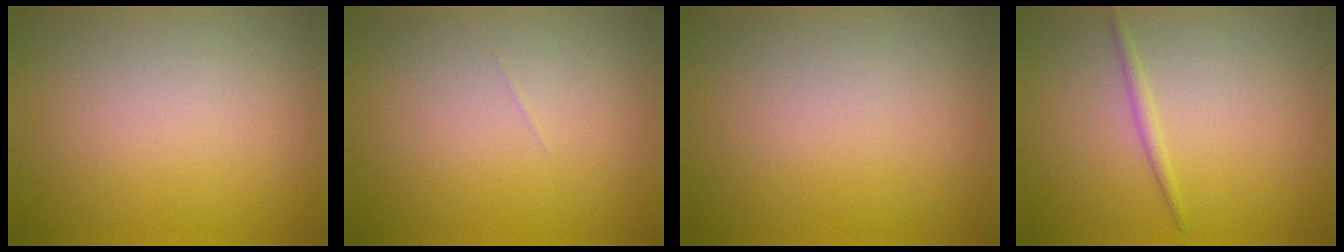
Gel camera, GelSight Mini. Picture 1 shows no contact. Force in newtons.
{"total": 0.0}
{"total": 0.0}
{"total": 1.0, "press": 1.0, "slide": 0.0}